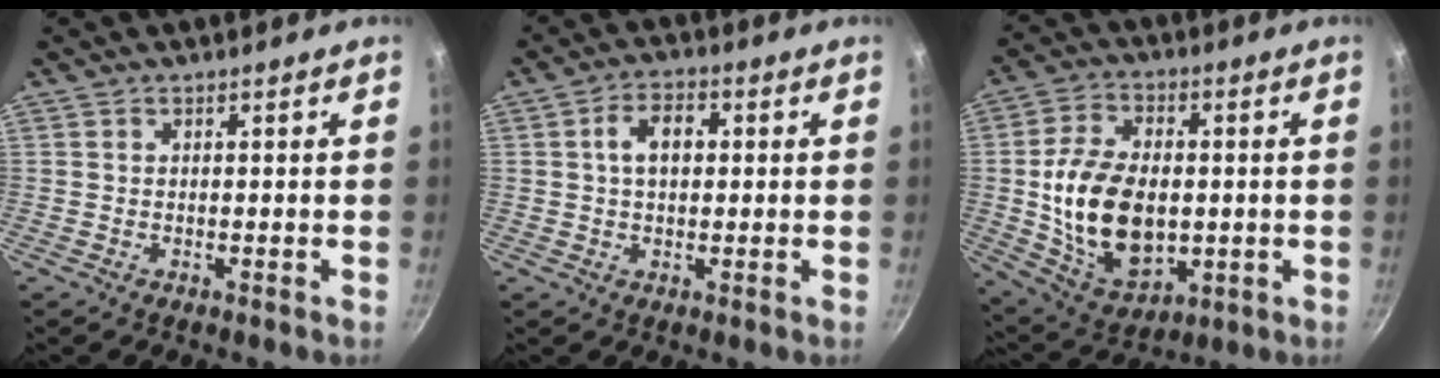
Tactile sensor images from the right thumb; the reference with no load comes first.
{"total": 6.3, "force": [1.0, 4.1, 4.7], "torque": [-0.062, 0.014, 0.009]}
{"total": 18.2, "force": [-0.6, 11.8, 13.9], "torque": [-0.228, 0.002, 0.004]}